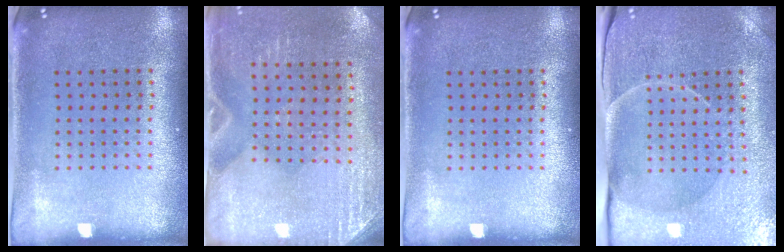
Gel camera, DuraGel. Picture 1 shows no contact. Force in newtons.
{"total": 2.9, "press": 2.5, "slide": 1.4}
{"total": 0.0}
{"total": 3.6, "press": 3.6, "slide": 0.5}